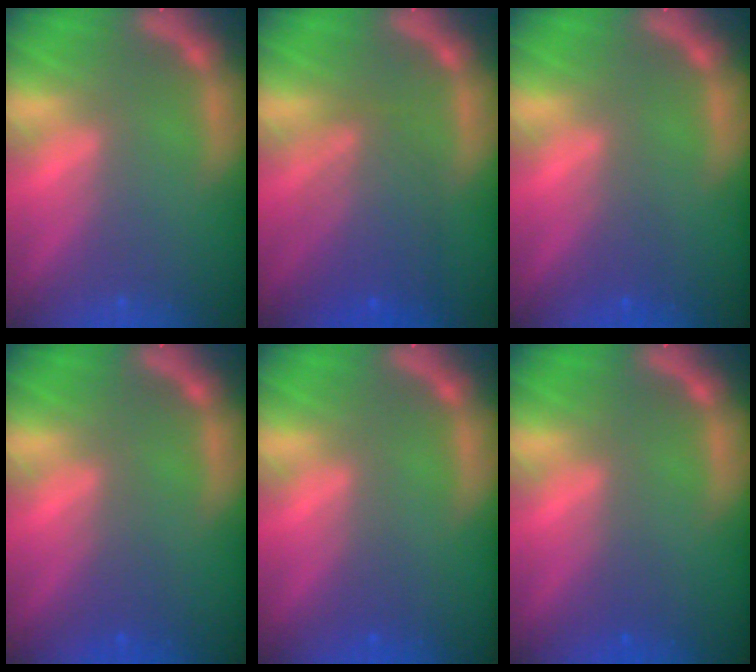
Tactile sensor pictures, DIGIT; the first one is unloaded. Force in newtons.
{"total": 5.6}
{"total": 1.4}
{"total": 1.5}
{"total": 0.9}
{"total": 0.9}